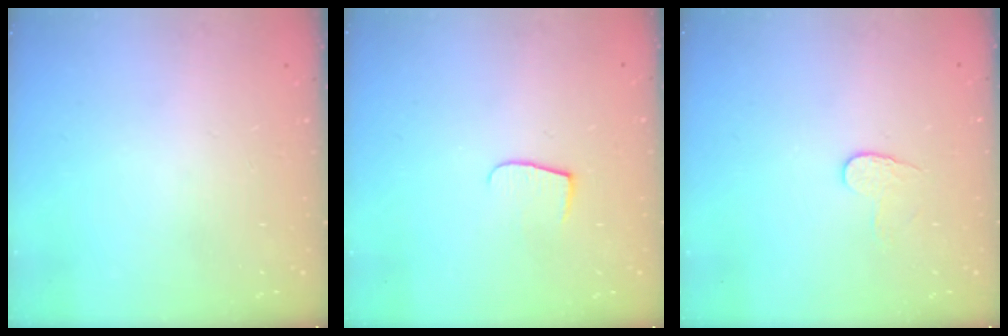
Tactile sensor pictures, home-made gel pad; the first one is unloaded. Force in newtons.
{"total": 4.9, "press": 4.9, "slide": 0.5}
{"total": 3.7, "press": 3.7, "slide": 0.3}